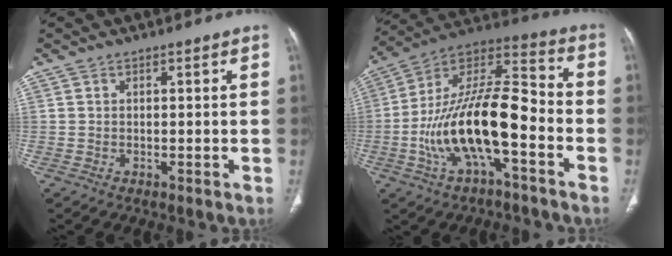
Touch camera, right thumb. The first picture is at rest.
{"total": 20.3, "force": [-6.0, 7.6, 17.8], "torque": [-0.325, 0.063, -0.105]}